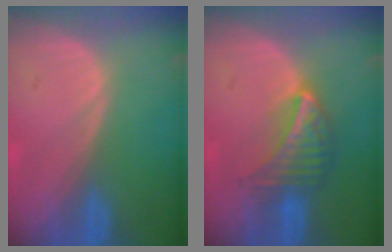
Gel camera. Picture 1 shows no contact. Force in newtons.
{"total": 7.0, "press": 6.2, "slide": 3.2}